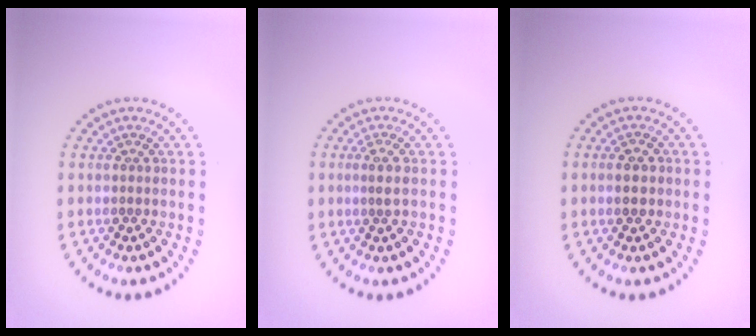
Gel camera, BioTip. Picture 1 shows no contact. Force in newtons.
{"total": 1.6, "press": 1.2, "slide": 1.0}
{"total": 1.6, "press": 1.6, "slide": 0.0}